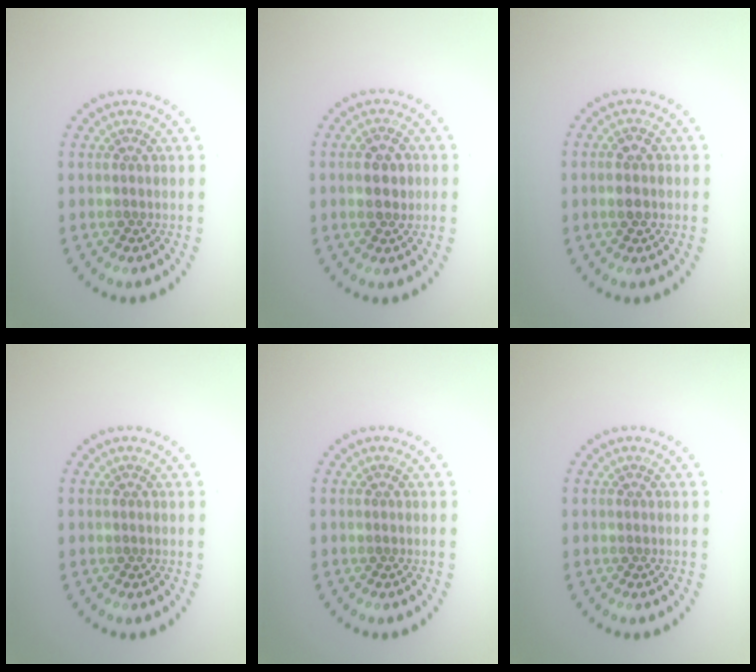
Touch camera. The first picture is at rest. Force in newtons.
{"total": 2.8, "press": 2.8, "slide": 0.2}
{"total": 2.1, "press": 2.0, "slide": 0.1}
{"total": 0.0}
{"total": 0.0}
{"total": 0.0}